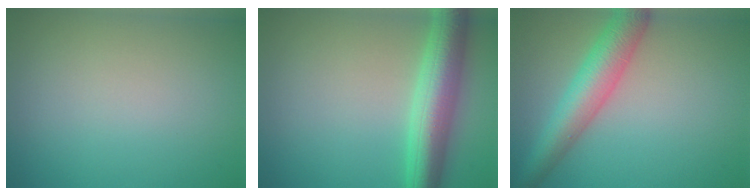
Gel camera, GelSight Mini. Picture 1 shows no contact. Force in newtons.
{"total": 6.6, "press": 6.6, "slide": 0.1}
{"total": 5.4, "press": 5.4, "slide": 0.2}